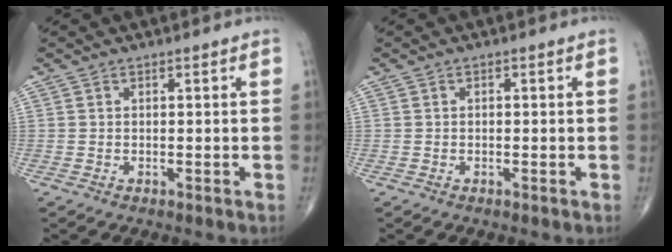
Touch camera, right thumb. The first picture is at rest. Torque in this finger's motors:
{"motor_torque": [-0.06, -0.07, -0.09, -0.09, 0.01]}